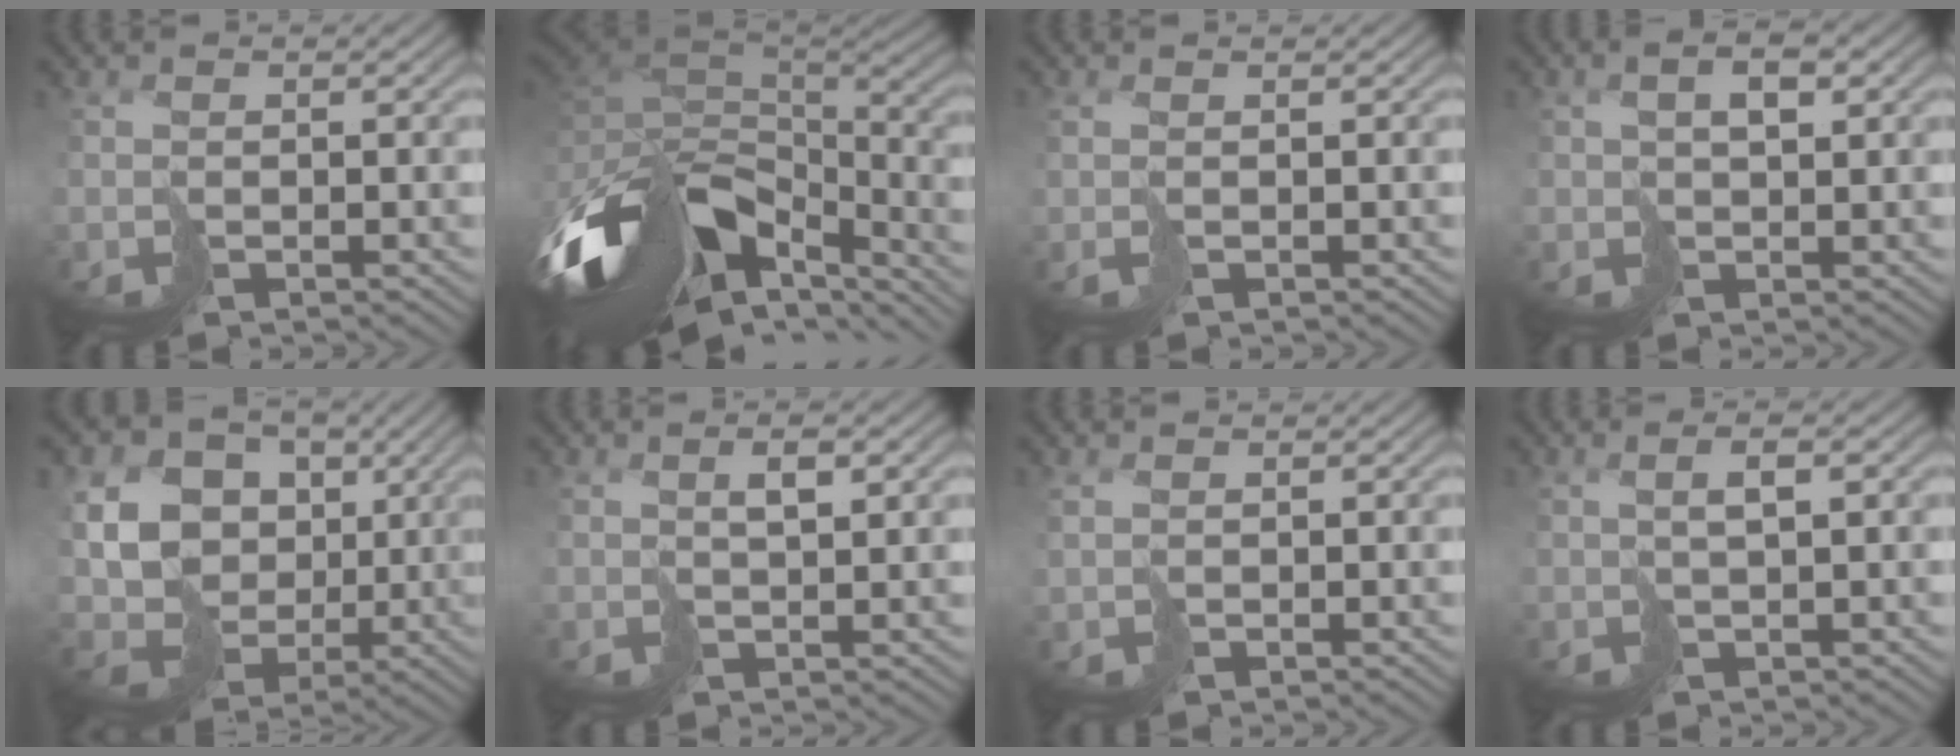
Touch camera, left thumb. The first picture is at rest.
{"total": 16.2, "force": [-5.3, 9.6, 12.0], "torque": [-0.286, -0.016, -0.079]}
{"total": 1.6, "force": [0.2, 0.4, 1.5], "torque": [-0.030, 0.001, 0.001]}
{"total": 3.1, "force": [1.2, 1.4, 2.5], "torque": [-0.051, 0.004, 0.023]}
{"total": 14.0, "force": [2.4, 11.8, 7.1], "torque": [-0.201, 0.005, 0.053]}
{"total": 2.6, "force": [1.6, 0.5, 2.0], "torque": [-0.033, 0.006, 0.034]}
{"total": 0.9, "force": [0.9, 0.2, -0.1], "torque": [-0.002, 0.001, 0.022]}
{"total": 2.8, "force": [1.1, 0.6, 2.5], "torque": [-0.040, 0.013, 0.020]}